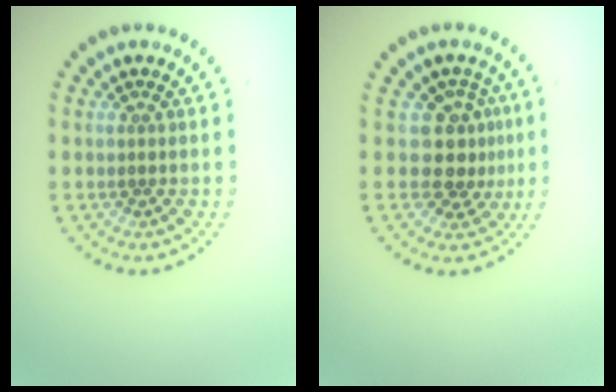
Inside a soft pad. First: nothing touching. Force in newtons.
{"total": 3.2, "press": 2.4, "slide": 2.1}